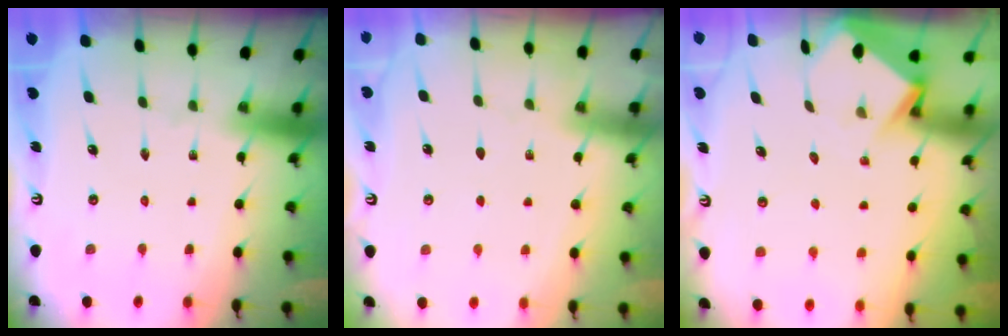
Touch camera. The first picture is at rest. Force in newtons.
{"total": 3.0, "press": 3.0, "slide": 0.4}
{"total": 4.0, "press": 4.0, "slide": 0.3}